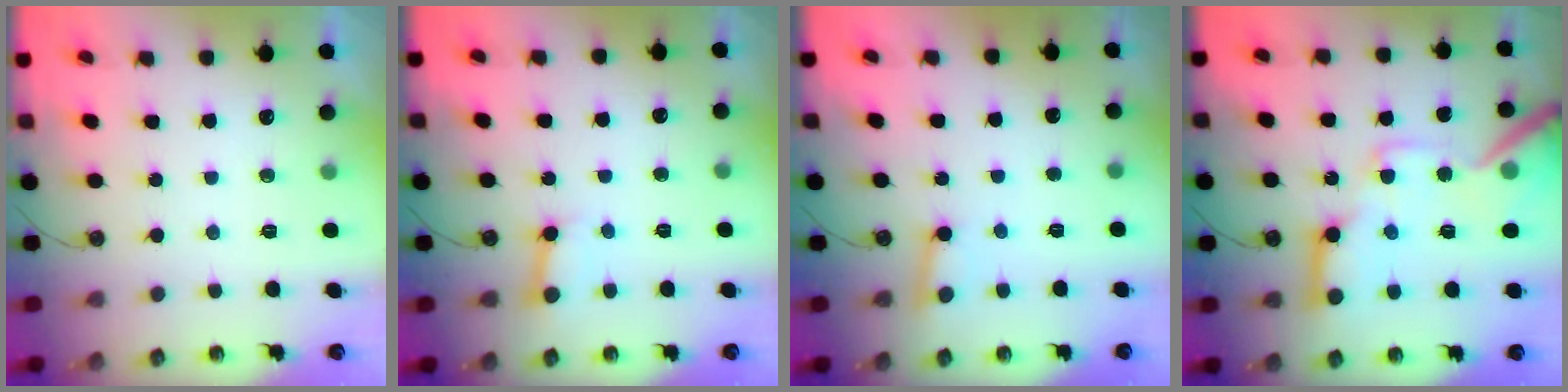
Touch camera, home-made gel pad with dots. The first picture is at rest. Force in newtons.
{"total": 3.1, "press": 3.1, "slide": 0.1}
{"total": 3.4, "press": 3.4, "slide": 0.4}
{"total": 20.2, "press": 20.1, "slide": 2.4}